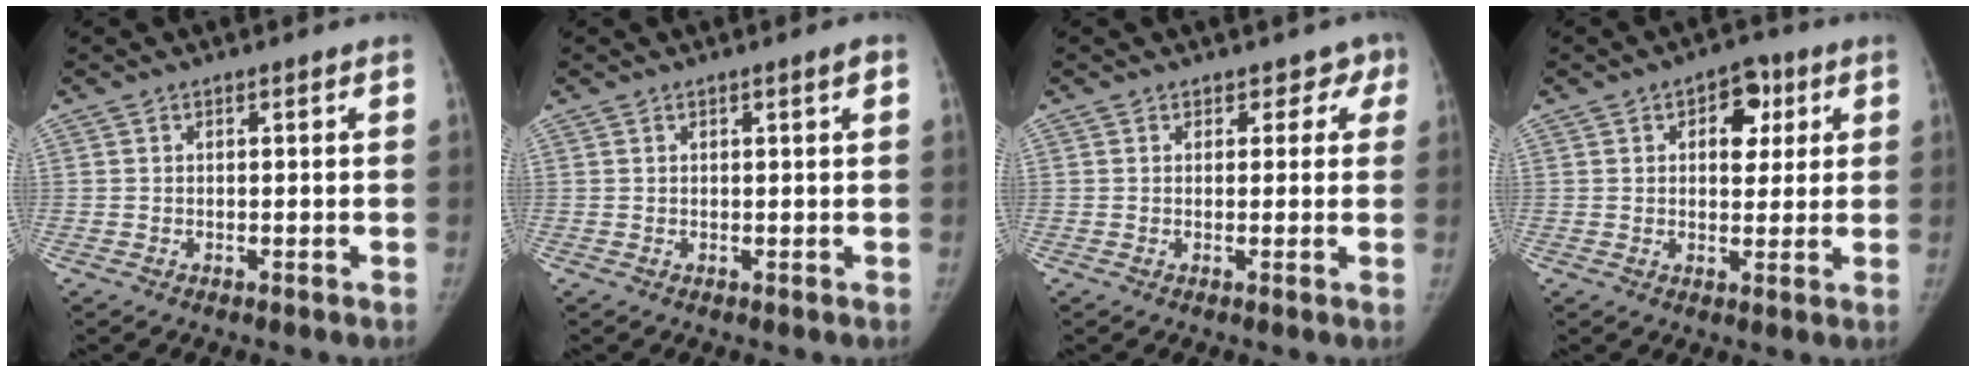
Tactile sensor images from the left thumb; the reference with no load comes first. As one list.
[{"total": 1.1, "force": [0.5, 0.0, 1.0], "torque": [-0.014, 0.000, 0.007]}, {"total": 3.1, "force": [1.8, 2.5, 0.2], "torque": [0.039, -0.005, 0.003]}, {"total": 7.5, "force": [2.7, 4.8, 5.1], "torque": [-0.030, -0.005, 0.031]}]